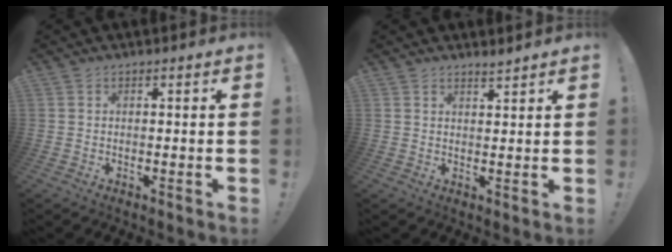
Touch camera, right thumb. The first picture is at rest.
{"total": 2.1, "force": [2.0, 0.2, 0.6], "torque": [-0.007, -0.013, 0.034]}